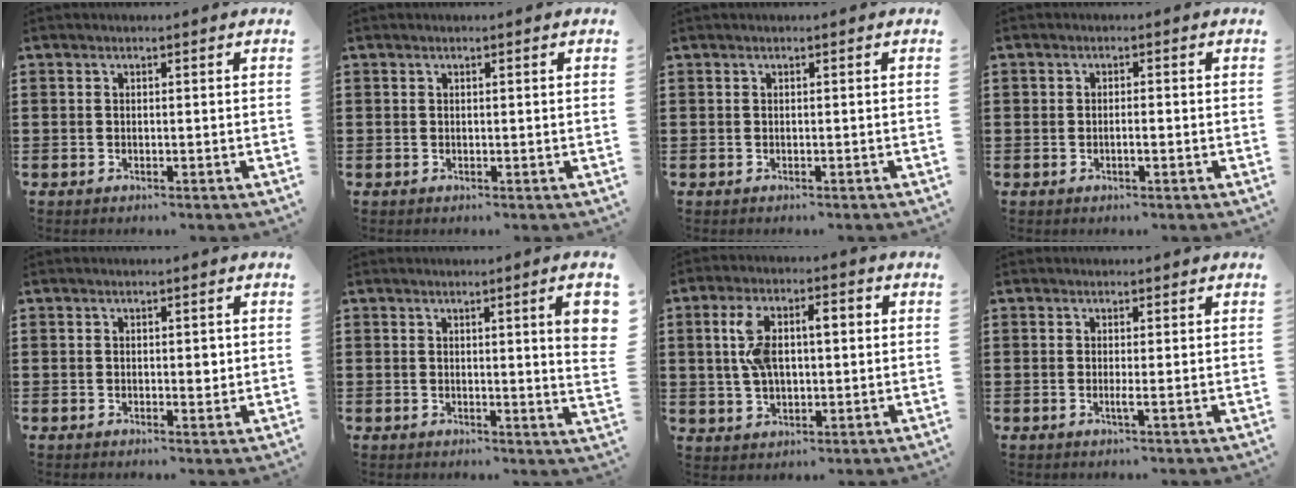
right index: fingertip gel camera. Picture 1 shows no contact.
{"total": 0.0}
{"total": 0.0}
{"total": 1.3, "force": [-0.5, 0.5, 1.1], "torque": [-0.022, -0.001, -0.008]}
{"total": 1.5, "force": [0.2, 0.8, 1.2], "torque": [-0.016, 0.003, 0.001]}
{"total": 4.8, "force": [1.6, 0.0, 4.5], "torque": [-0.068, -0.010, 0.023]}
{"total": 8.2, "force": [1.2, 3.9, 7.1], "torque": [-0.154, 0.012, 0.013]}
{"total": 1.3, "force": [-0.2, -0.2, 1.3], "torque": [-0.024, -0.004, -0.005]}